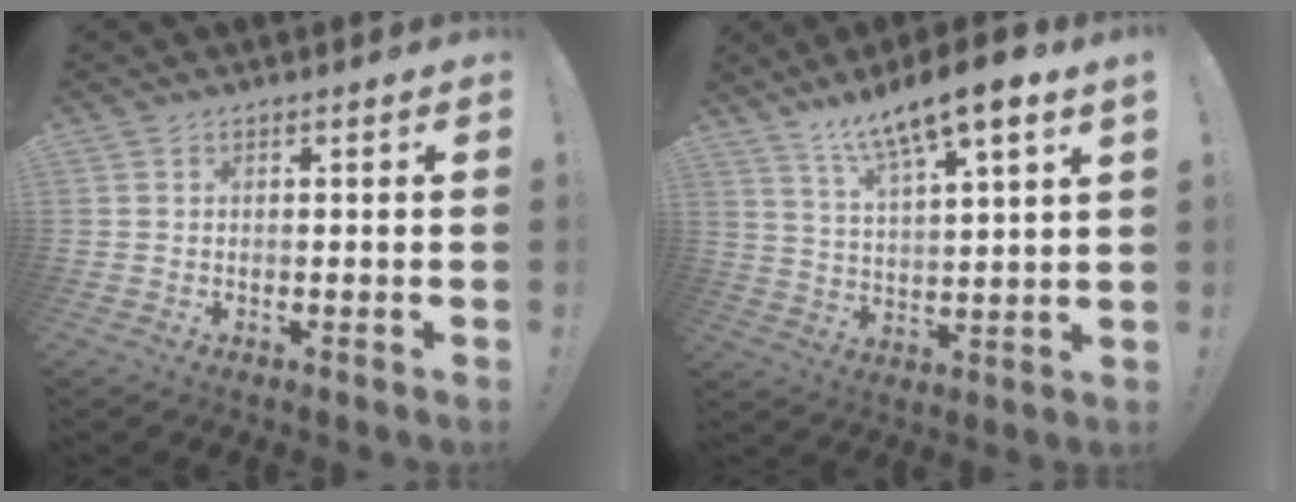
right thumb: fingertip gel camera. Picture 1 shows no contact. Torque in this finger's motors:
{"motor_torque": [0.32, 0.53, 0.42, 0.88, 0.15]}